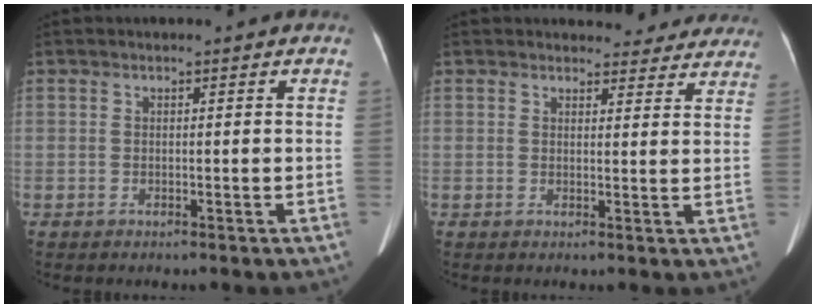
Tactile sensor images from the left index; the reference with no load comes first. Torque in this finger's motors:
{"motor_torque": [0.67, -0.77, 0.09, -0.01]}